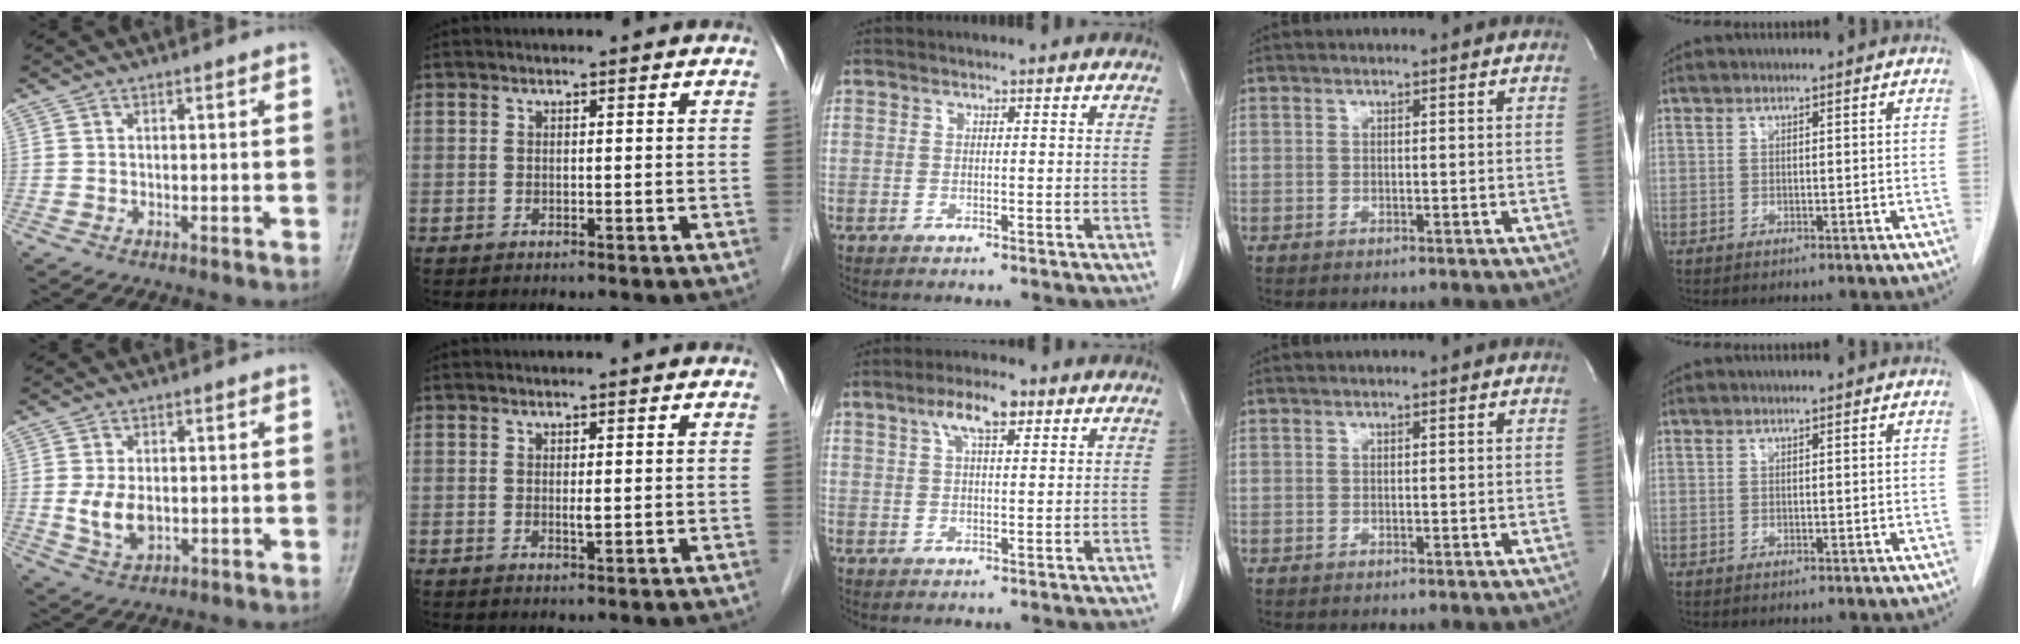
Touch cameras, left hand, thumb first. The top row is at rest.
{"thumb": {"total": 5.7, "force": [-0.2, 3.6, 4.4], "torque": [-0.079, -0.007, 0.004]}, "index": {"total": 0.9, "force": [0.2, 0.1, 0.9], "torque": [-0.021, -0.002, 0.005]}, "middle": {"total": 5.5, "force": [2.9, 1.4, 4.4], "torque": [-0.085, 0.012, 0.051]}}